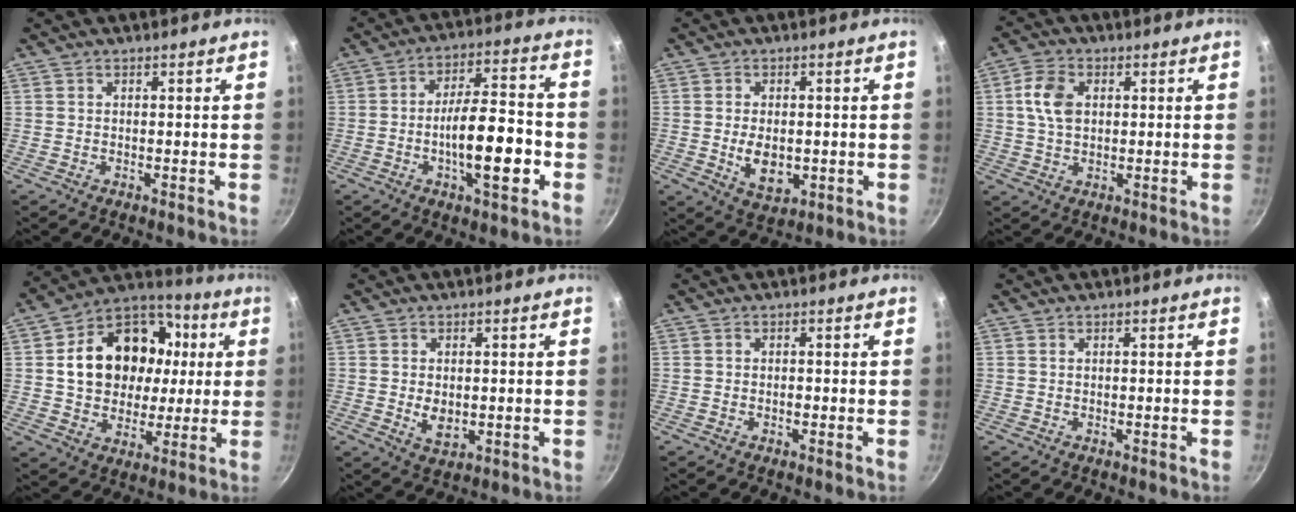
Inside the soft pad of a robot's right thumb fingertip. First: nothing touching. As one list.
[{"total": 14.1, "force": [-3.9, 5.1, 12.6], "torque": [-0.177, 0.037, -0.064]}, {"total": 6.7, "force": [-0.7, 4.3, 5.1], "torque": [-0.074, -0.007, 0.000]}, {"total": 6.6, "force": [1.2, 4.5, 4.8], "torque": [-0.083, 0.008, 0.019]}, {"total": 20.9, "force": [3.3, 16.5, 12.3], "torque": [-0.181, 0.028, 0.053]}, {"total": 4.2, "force": [-0.1, 2.8, 3.1], "torque": [-0.049, -0.012, 0.006]}, {"total": 0.7, "force": [-0.2, 0.5, 0.4], "torque": [-0.005, 0.003, -0.005]}, {"total": 0.0}]